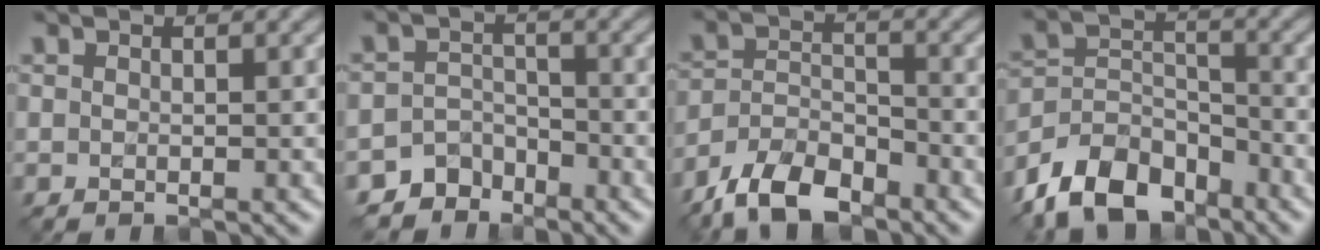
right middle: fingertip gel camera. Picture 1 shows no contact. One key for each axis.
{"total": 3.8, "fx": -3.2, "fy": 2.0, "fz": -0.3, "tx": 0.018, "ty": 0.005, "tz": -0.058}
{"total": 7.0, "fx": -5.5, "fy": 3.0, "fz": 3.1, "tx": -0.056, "ty": 0.003, "tz": -0.111}
{"total": 8.4, "fx": -6.5, "fy": 4.5, "fz": 3.0, "tx": -0.049, "ty": 0.002, "tz": -0.125}